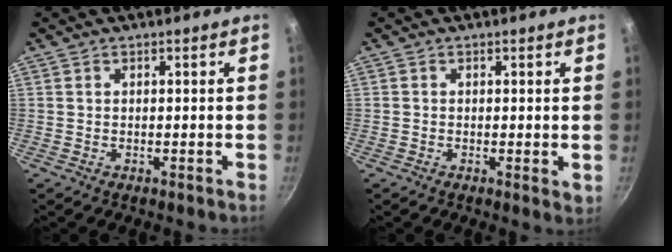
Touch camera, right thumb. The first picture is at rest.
{"total": 1.3, "force": [0.1, 0.5, 1.2], "torque": [-0.017, -0.005, -0.001]}